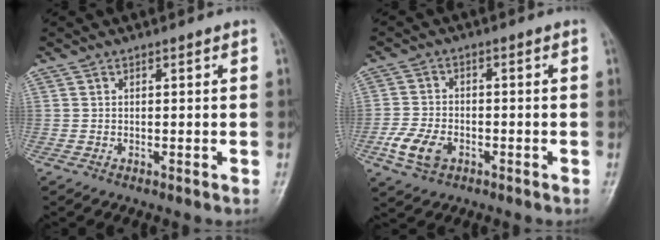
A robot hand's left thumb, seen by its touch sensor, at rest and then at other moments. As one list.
[{"total": 6.8, "force": [-2.9, 4.5, 4.3], "torque": [-0.087, 0.008, -0.055]}]